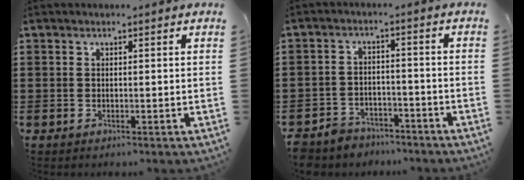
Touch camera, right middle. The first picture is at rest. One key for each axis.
{"total": 3.9, "fx": -3.8, "fy": 1.1, "fz": 0.0, "tx": -0.014, "ty": 0.003, "tz": -0.082}